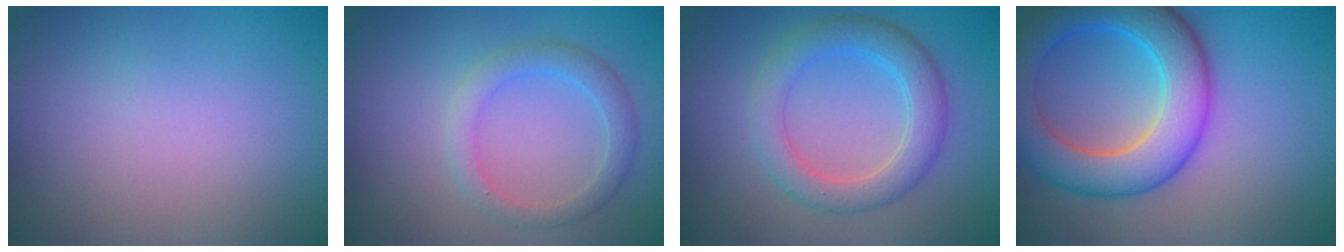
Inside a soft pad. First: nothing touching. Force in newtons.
{"total": 2.6, "press": 2.6, "slide": 0.2}
{"total": 4.3, "press": 4.3, "slide": 0.1}
{"total": 8.6, "press": 8.6, "slide": 0.1}